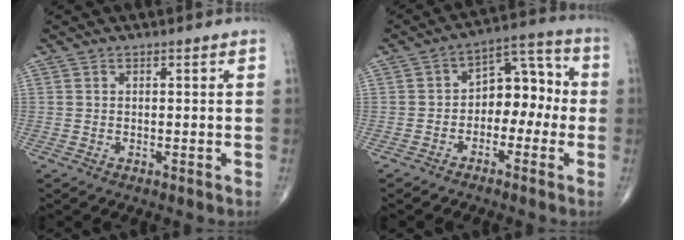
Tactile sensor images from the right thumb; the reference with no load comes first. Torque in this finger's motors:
{"motor_torque": [0.12, -0.40, 0.66, -0.08, 0.06]}